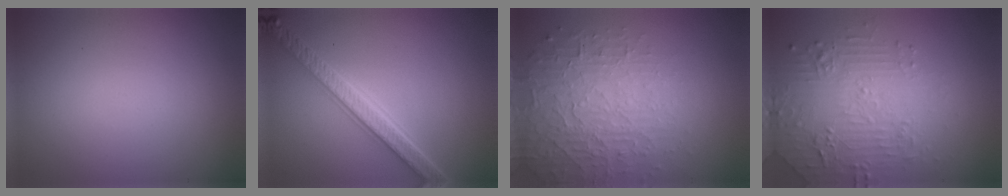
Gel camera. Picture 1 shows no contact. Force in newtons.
{"total": 4.6, "press": 3.7, "slide": 2.7}
{"total": 5.1, "press": 4.3, "slide": 2.6}
{"total": 5.0, "press": 3.8, "slide": 3.2}